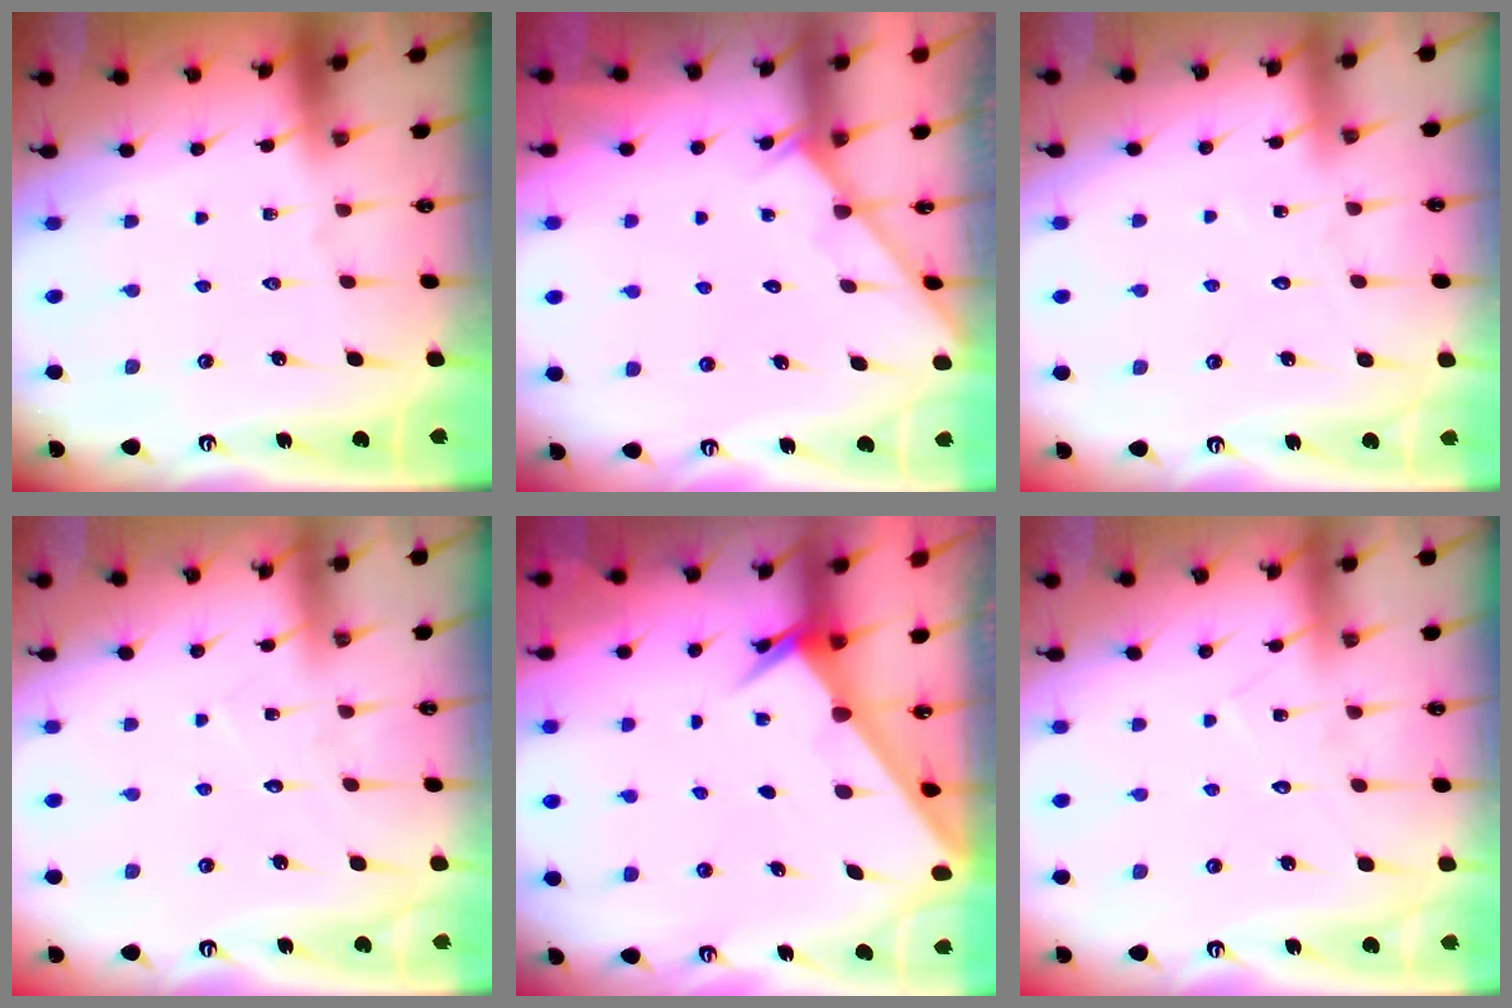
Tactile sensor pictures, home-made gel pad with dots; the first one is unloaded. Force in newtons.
{"total": 2.9, "press": 2.9, "slide": 0.3}
{"total": 4.8, "press": 4.8, "slide": 0.4}
{"total": 5.0, "press": 5.0, "slide": 0.1}
{"total": 2.6, "press": 2.6, "slide": 0.3}
{"total": 6.8, "press": 6.8, "slide": 0.2}